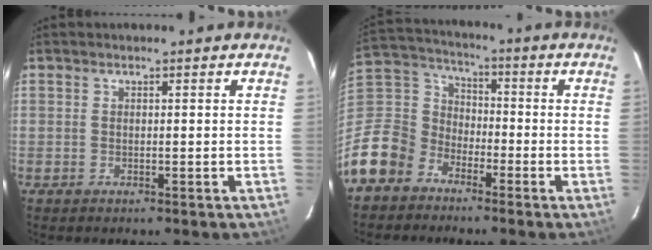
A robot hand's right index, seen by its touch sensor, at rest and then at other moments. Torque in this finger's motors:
{"motor_torque": [0.42, -0.64, 0.07, -0.21]}